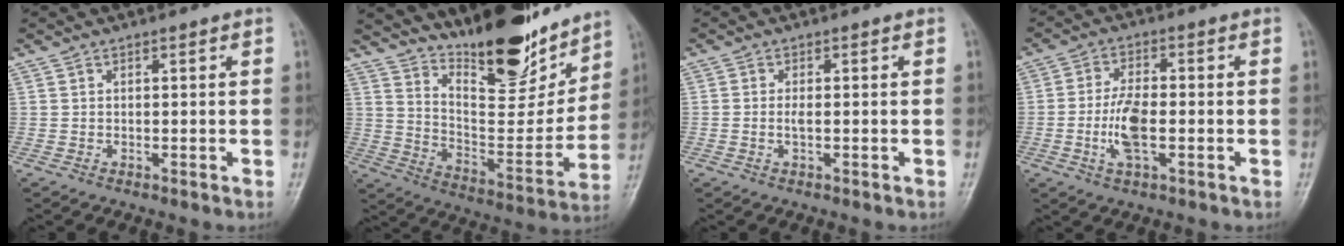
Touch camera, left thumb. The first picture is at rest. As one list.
[{"total": 21.5, "force": [16.9, 6.9, 11.4], "torque": [-0.129, -0.106, 0.278]}, {"total": 1.4, "force": [-0.2, 0.4, 1.3], "torque": [-0.030, -0.001, -0.004]}, {"total": 7.7, "force": [-1.7, 3.3, 6.7], "torque": [-0.136, 0.009, -0.032]}]